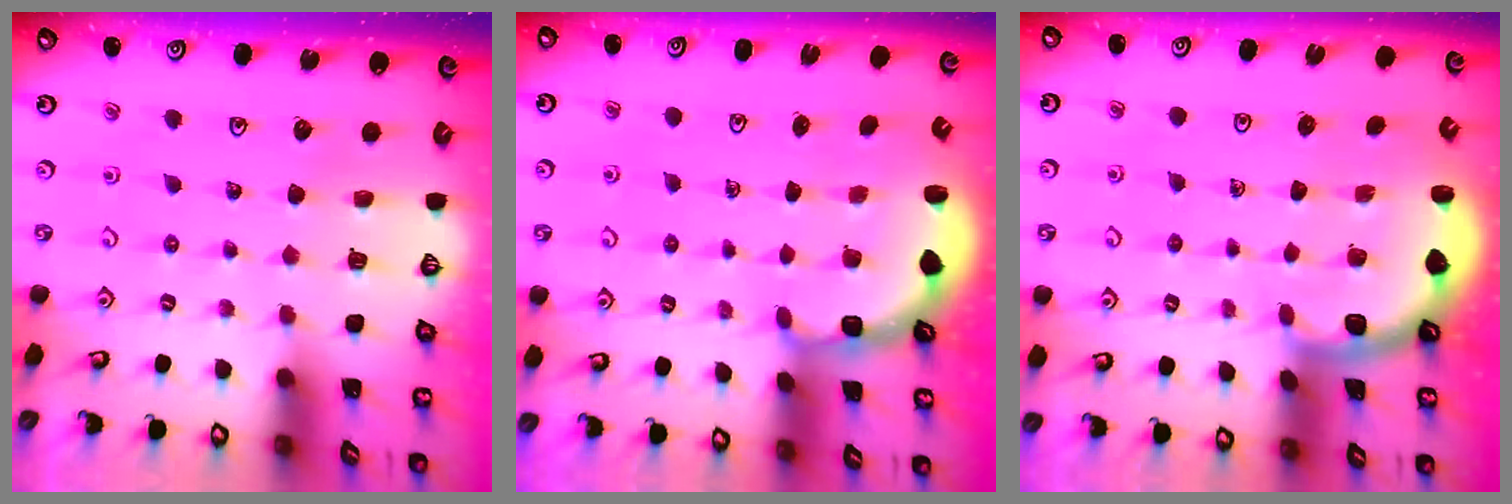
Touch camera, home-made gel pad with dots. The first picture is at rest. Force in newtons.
{"total": 3.0, "press": 2.6, "slide": 1.5}
{"total": 1.6, "press": 1.6, "slide": 0.1}